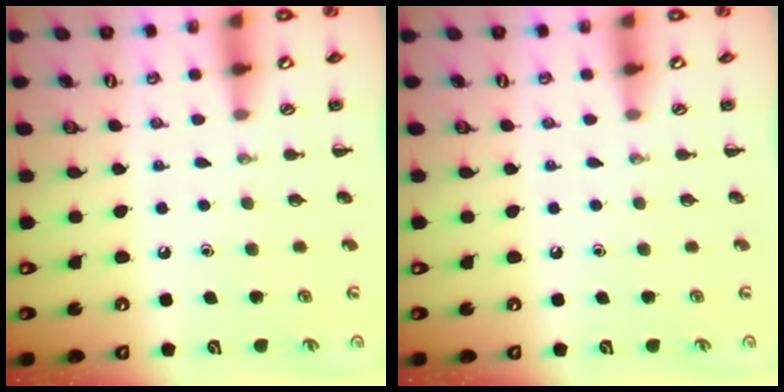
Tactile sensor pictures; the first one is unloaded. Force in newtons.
{"total": 0.0}